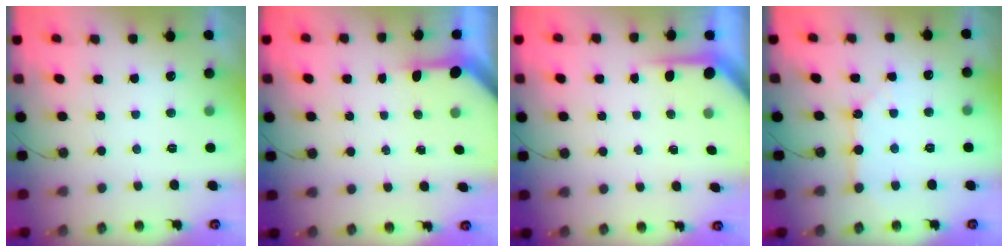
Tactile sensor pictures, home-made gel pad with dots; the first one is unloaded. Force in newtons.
{"total": 3.1, "press": 3.1, "slide": 0.3}
{"total": 4.1, "press": 4.0, "slide": 0.2}
{"total": 2.3, "press": 2.3, "slide": 0.3}